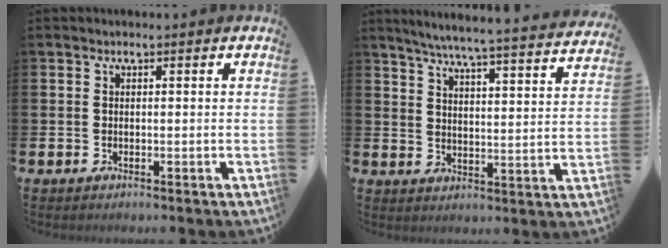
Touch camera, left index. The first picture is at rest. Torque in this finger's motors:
{"motor_torque": [0.64, -1.49, 0.31, 0.04]}